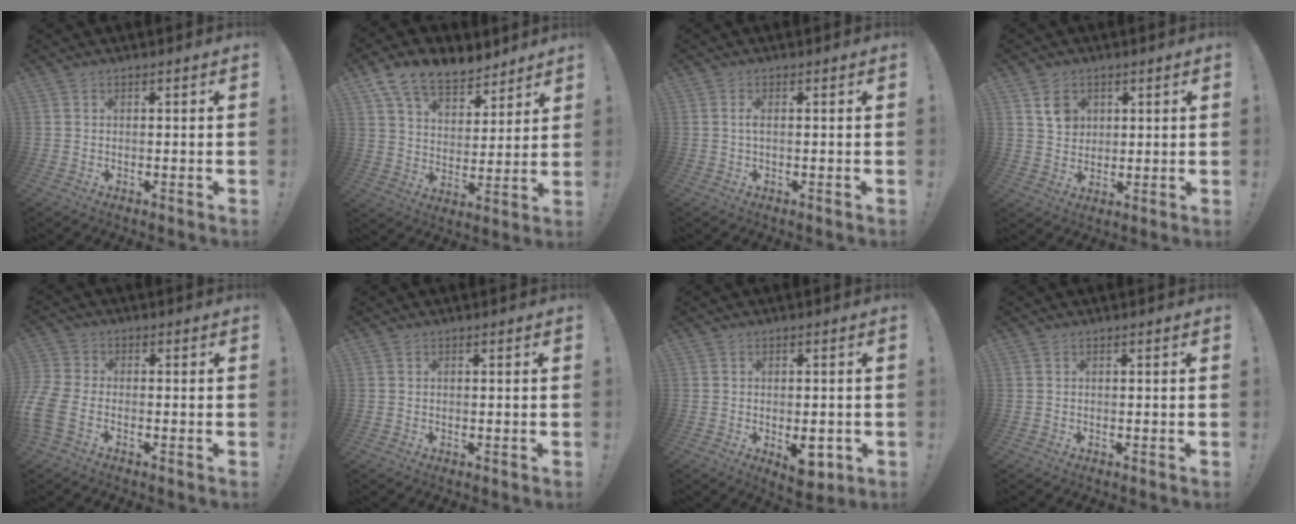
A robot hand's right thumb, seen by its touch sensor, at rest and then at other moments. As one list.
[{"total": 12.8, "force": [9.3, 7.3, 5.1], "torque": [-0.088, -0.060, 0.177]}, {"total": 1.4, "force": [-0.1, 0.2, 1.4], "torque": [-0.027, 0.002, -0.002]}, {"total": 6.2, "force": [3.2, 5.0, 1.8], "torque": [-0.005, -0.018, 0.057]}, {"total": 7.2, "force": [-3.0, 4.1, 5.0], "torque": [-0.127, 0.003, -0.053]}, {"total": 0.0}, {"total": 7.0, "force": [-2.0, 3.7, 5.7], "torque": [-0.068, 0.001, -0.025]}, {"total": 0.0}]